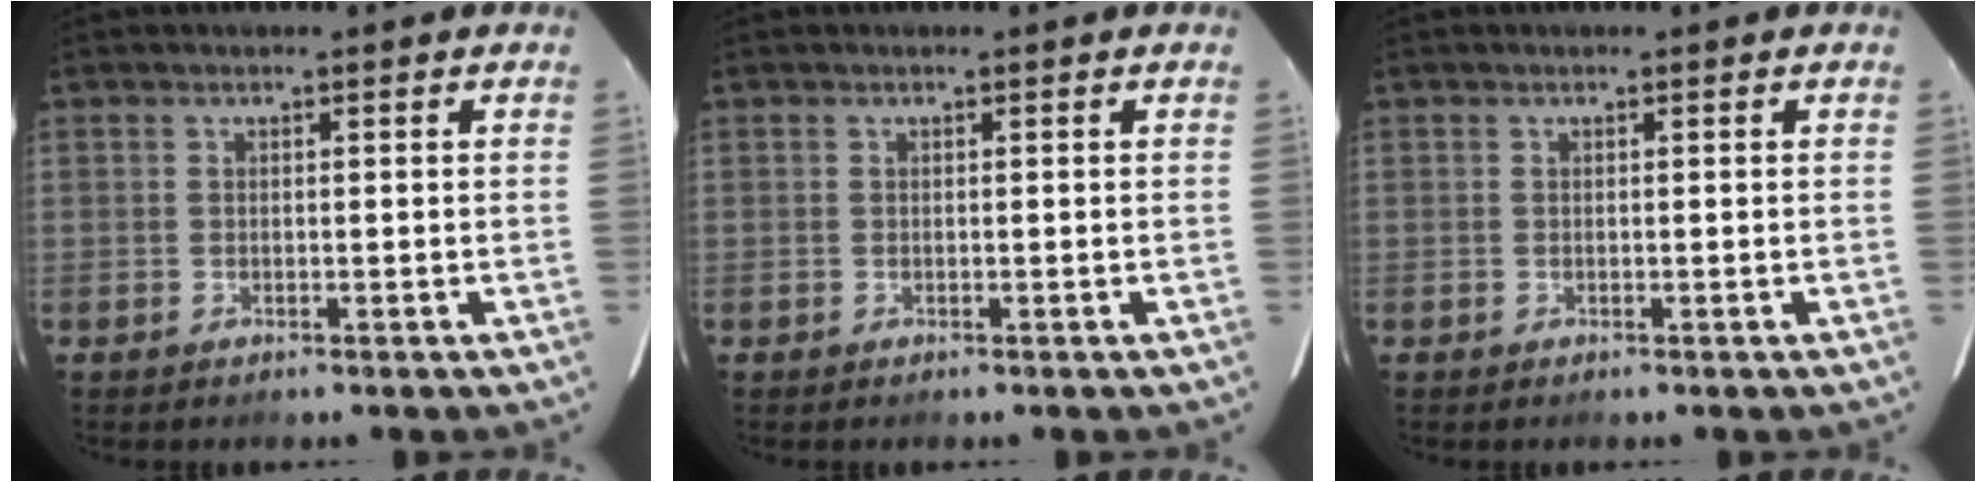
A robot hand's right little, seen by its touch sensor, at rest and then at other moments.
{"total": 0.0}
{"total": 0.0}